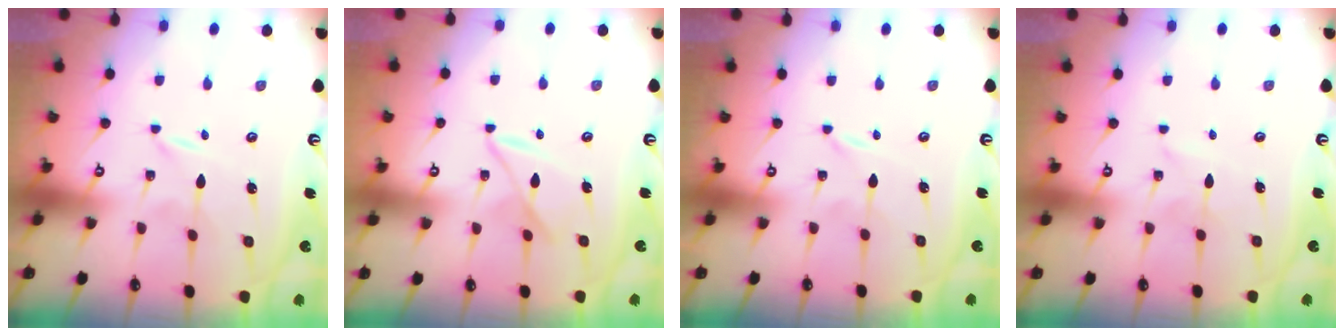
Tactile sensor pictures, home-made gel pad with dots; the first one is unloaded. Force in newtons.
{"total": 7.9, "press": 7.9, "slide": 0.4}
{"total": 0.0}
{"total": 2.4, "press": 2.3, "slide": 0.3}